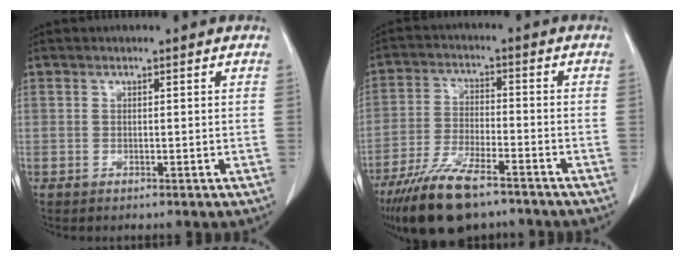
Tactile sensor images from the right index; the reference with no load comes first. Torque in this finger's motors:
{"motor_torque": [0.90, -0.84, 0.63, 0.19]}